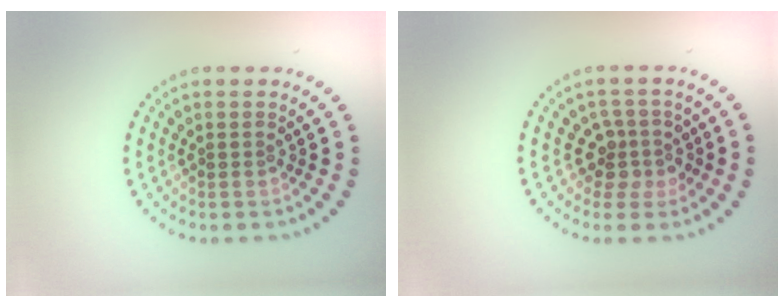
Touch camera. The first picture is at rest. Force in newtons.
{"total": 2.7, "press": 2.0, "slide": 1.8}